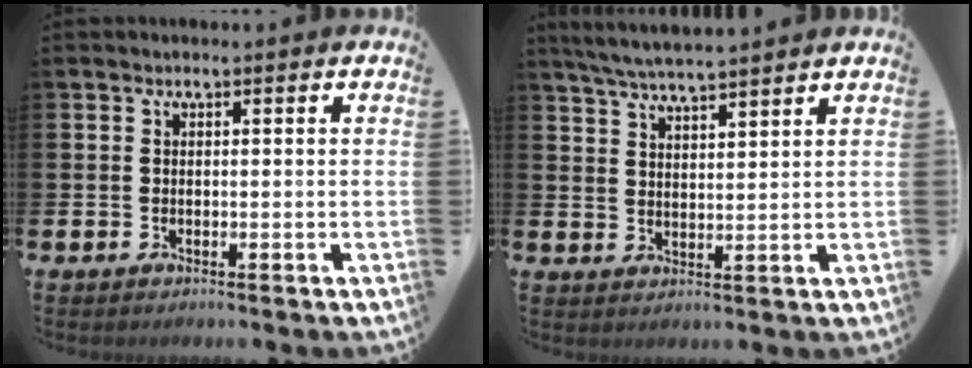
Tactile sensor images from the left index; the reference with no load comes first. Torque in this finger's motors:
{"motor_torque": [-0.13, -0.91, 0.57, 0.21]}